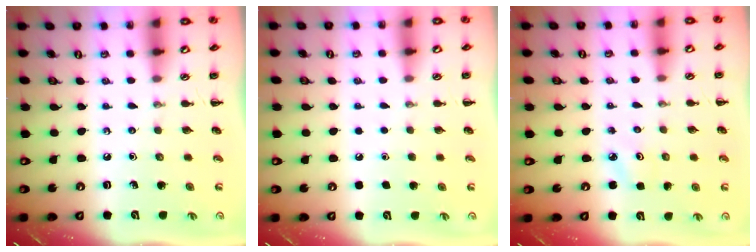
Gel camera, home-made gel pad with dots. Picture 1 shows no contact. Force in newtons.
{"total": 1.8, "press": 1.7, "slide": 0.1}
{"total": 2.3, "press": 2.2, "slide": 0.6}